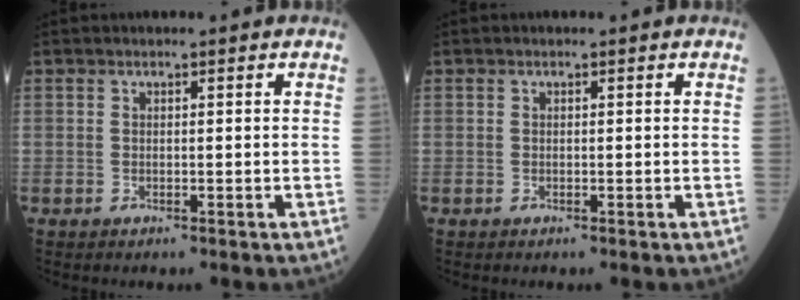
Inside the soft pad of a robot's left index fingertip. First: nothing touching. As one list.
[{"total": 0.0}]